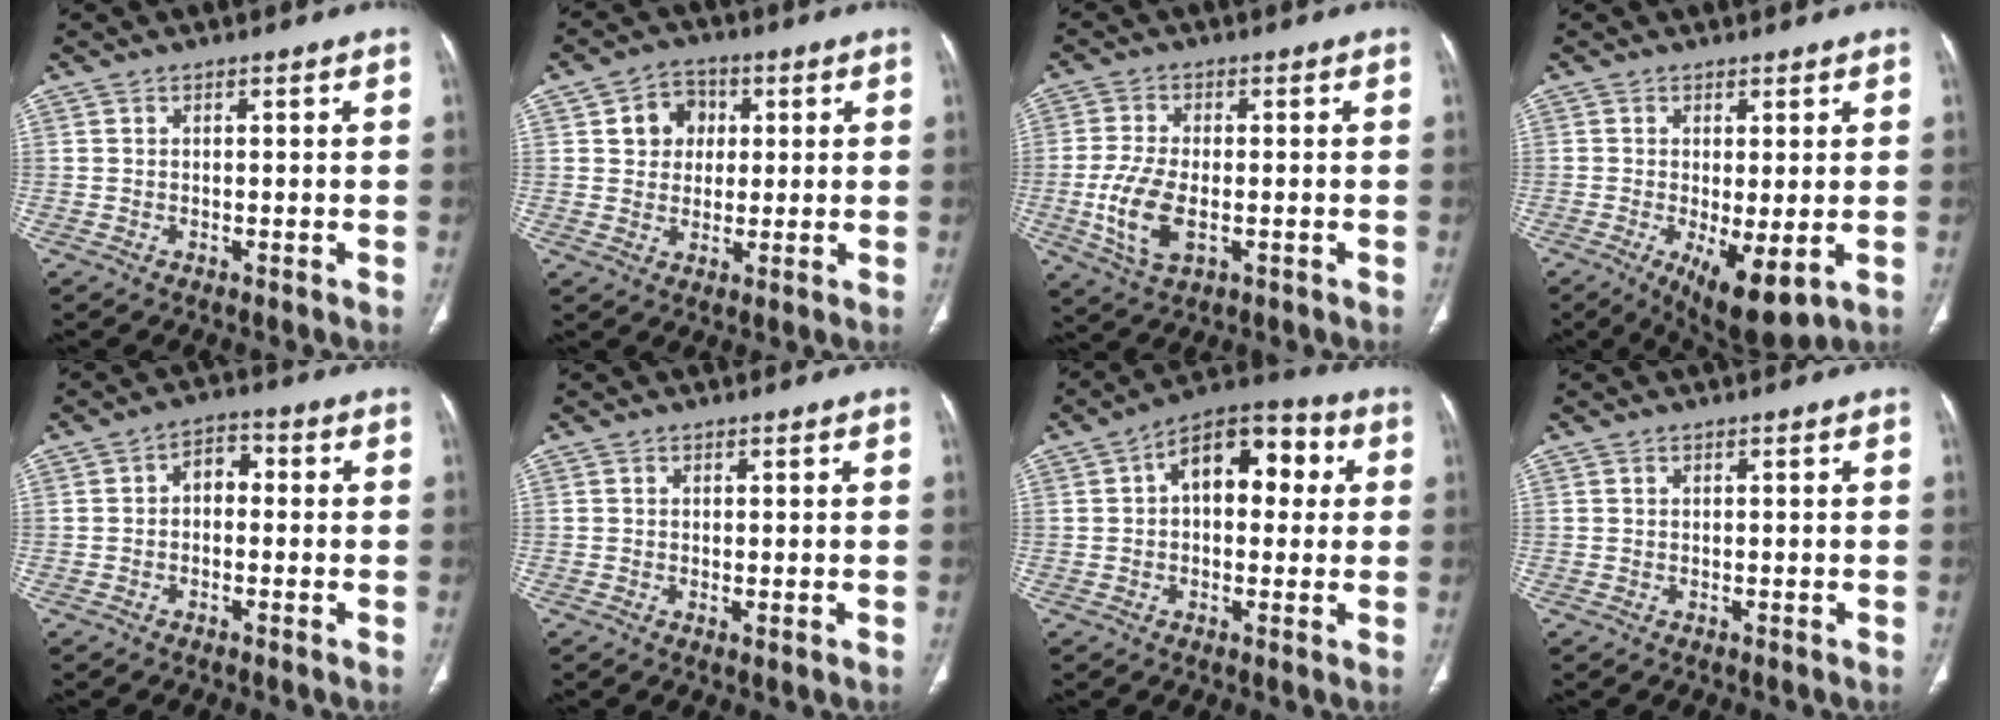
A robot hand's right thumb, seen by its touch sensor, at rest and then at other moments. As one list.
[{"total": 7.1, "force": [1.8, 6.1, 3.1], "torque": [-0.012, 0.000, 0.025]}, {"total": 9.3, "force": [-2.1, 4.8, 7.7], "torque": [-0.164, -0.004, -0.036]}, {"total": 8.9, "force": [-2.3, 3.1, 8.0], "torque": [-0.129, -0.023, -0.026]}, {"total": 4.3, "force": [-0.1, 3.0, 3.1], "torque": [-0.033, 0.018, -0.015]}, {"total": 0.6, "force": [0.0, 0.1, 0.6], "torque": [-0.016, -0.006, 0.001]}, {"total": 13.6, "force": [2.8, 8.0, 10.6], "torque": [-0.119, 0.031, 0.032]}, {"total": 0.0}]